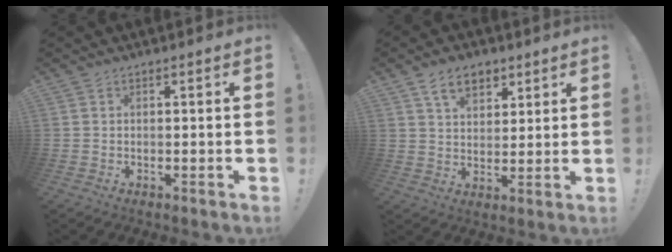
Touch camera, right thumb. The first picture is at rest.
{"total": 8.6, "force": [5.0, 5.4, 4.5], "torque": [-0.072, -0.010, 0.094]}